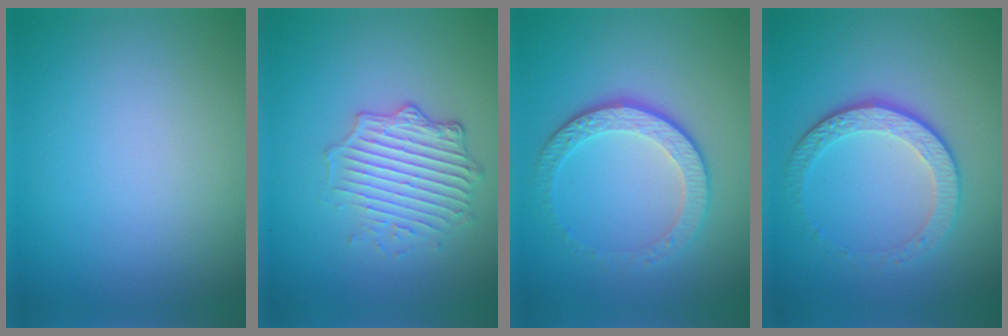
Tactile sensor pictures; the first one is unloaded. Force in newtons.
{"total": 4.8, "press": 3.6, "slide": 3.2}
{"total": 4.4, "press": 3.2, "slide": 2.9}
{"total": 4.2, "press": 3.1, "slide": 2.8}